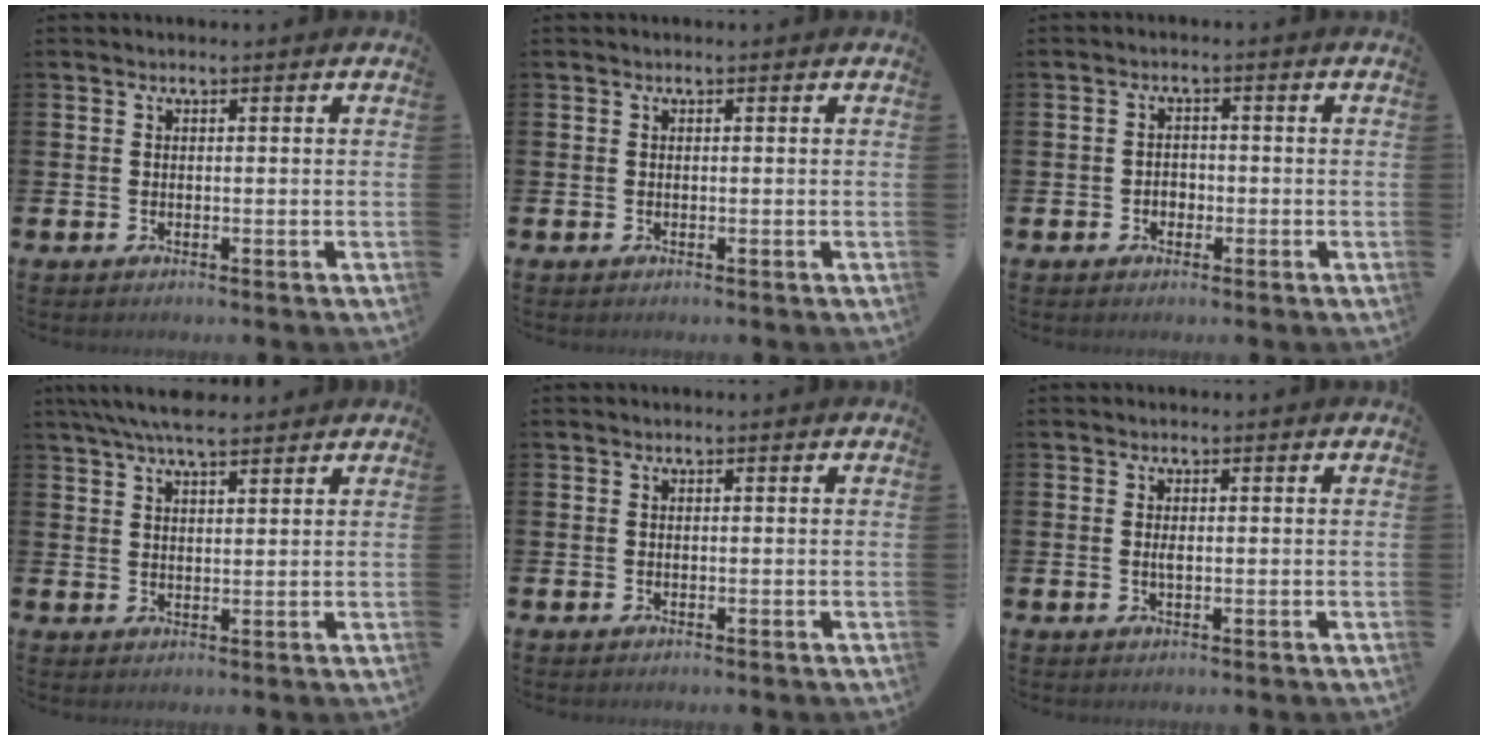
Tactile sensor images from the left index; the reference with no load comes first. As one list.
[{"total": 0.0}, {"total": 1.9, "force": [-0.8, 1.6, 0.8], "torque": [-0.007, 0.001, -0.020]}, {"total": 5.9, "force": [5.2, 1.4, 2.5], "torque": [-0.052, -0.017, 0.092]}, {"total": 0.0}, {"total": 1.1, "force": [0.0, 0.4, 1.1], "torque": [-0.020, 0.002, -0.001]}]